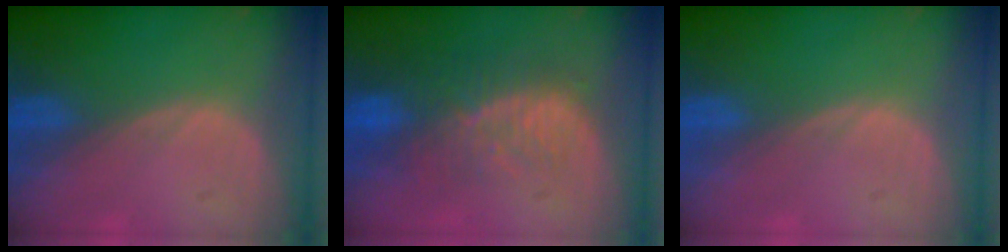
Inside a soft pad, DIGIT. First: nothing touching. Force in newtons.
{"total": 10.0, "press": 8.5, "slide": 5.3}
{"total": 0.0}